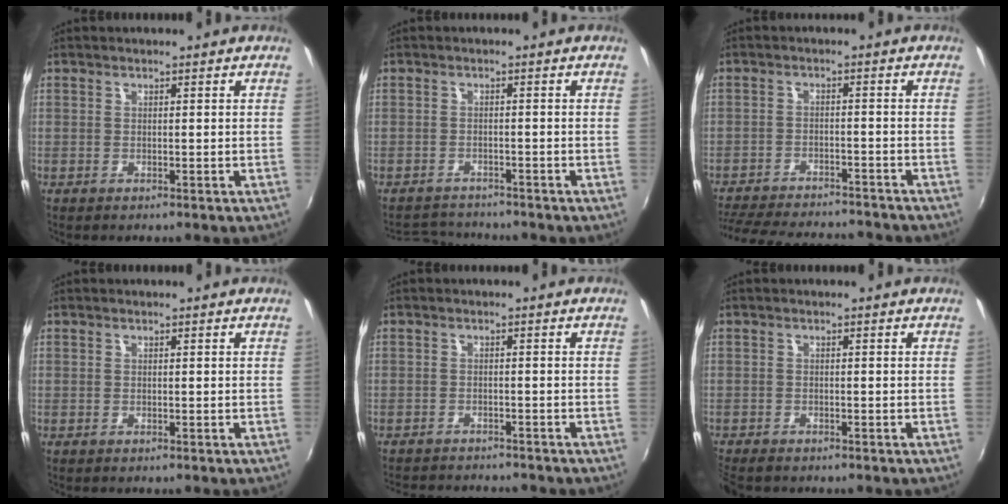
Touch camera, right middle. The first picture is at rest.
{"total": 4.9, "force": [-4.8, 1.0, 0.4], "torque": [-0.024, 0.004, -0.080]}
{"total": 18.5, "force": [-16.3, 4.5, 7.5], "torque": [-0.162, -0.013, -0.232]}
{"total": 0.0}
{"total": 8.0, "force": [-7.5, 1.4, 2.4], "torque": [-0.062, -0.012, -0.111]}
{"total": 3.3, "force": [-3.0, 0.8, 1.1], "torque": [-0.032, -0.020, -0.057]}